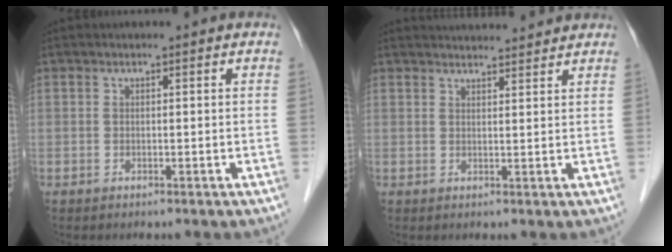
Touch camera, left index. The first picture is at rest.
{"total": 7.8, "force": [7.6, 0.7, 1.6], "torque": [-0.023, 0.026, 0.094]}